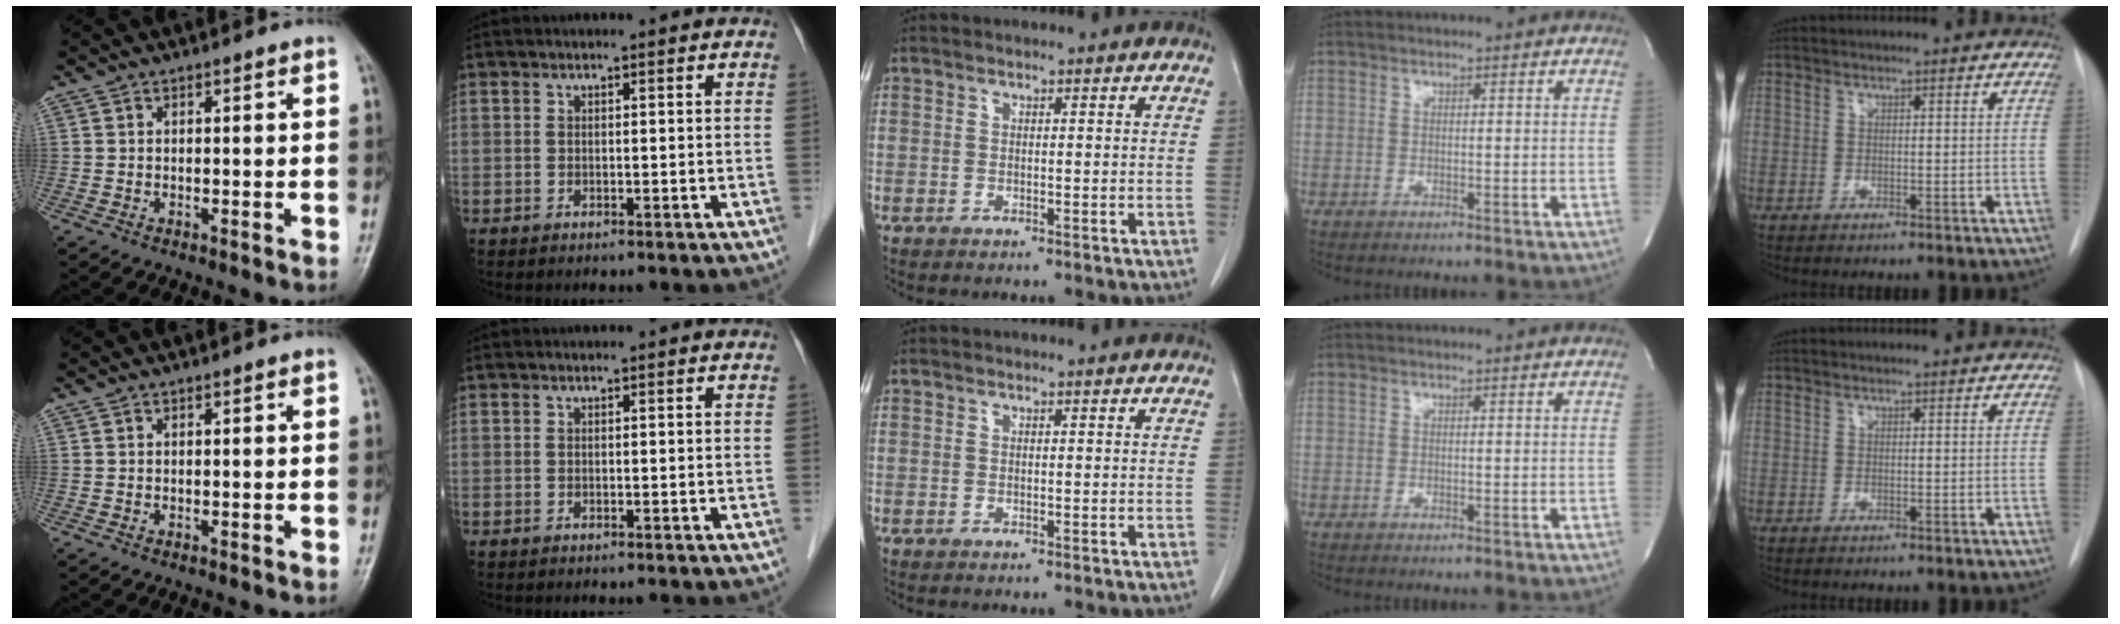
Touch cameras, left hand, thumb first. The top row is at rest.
{}